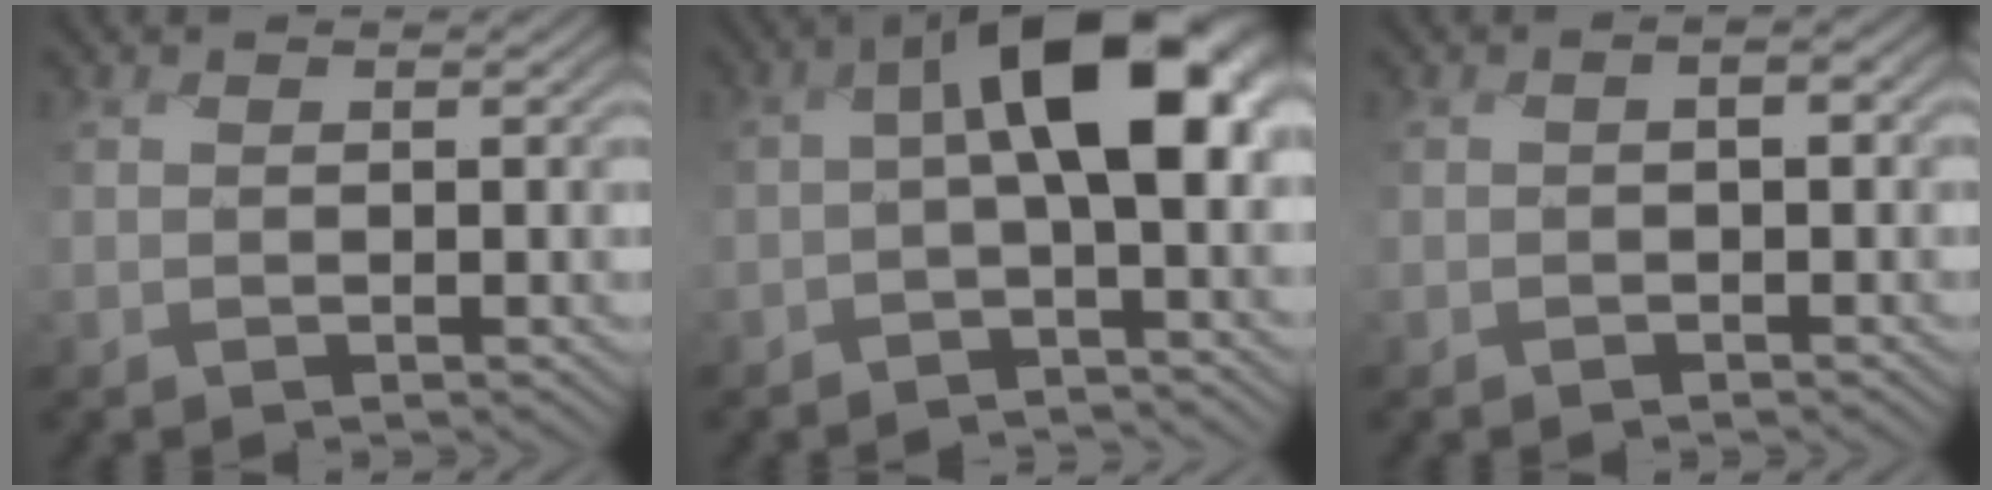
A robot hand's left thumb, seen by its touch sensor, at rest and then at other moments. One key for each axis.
{"total": 9.3, "fx": -0.2, "fy": 4.3, "fz": 8.2, "tx": -0.136, "ty": 0.003, "tz": -0.014}
{"total": 2.1, "fx": -0.2, "fy": 1.2, "fz": 1.7, "tx": -0.031, "ty": 0.001, "tz": -0.004}